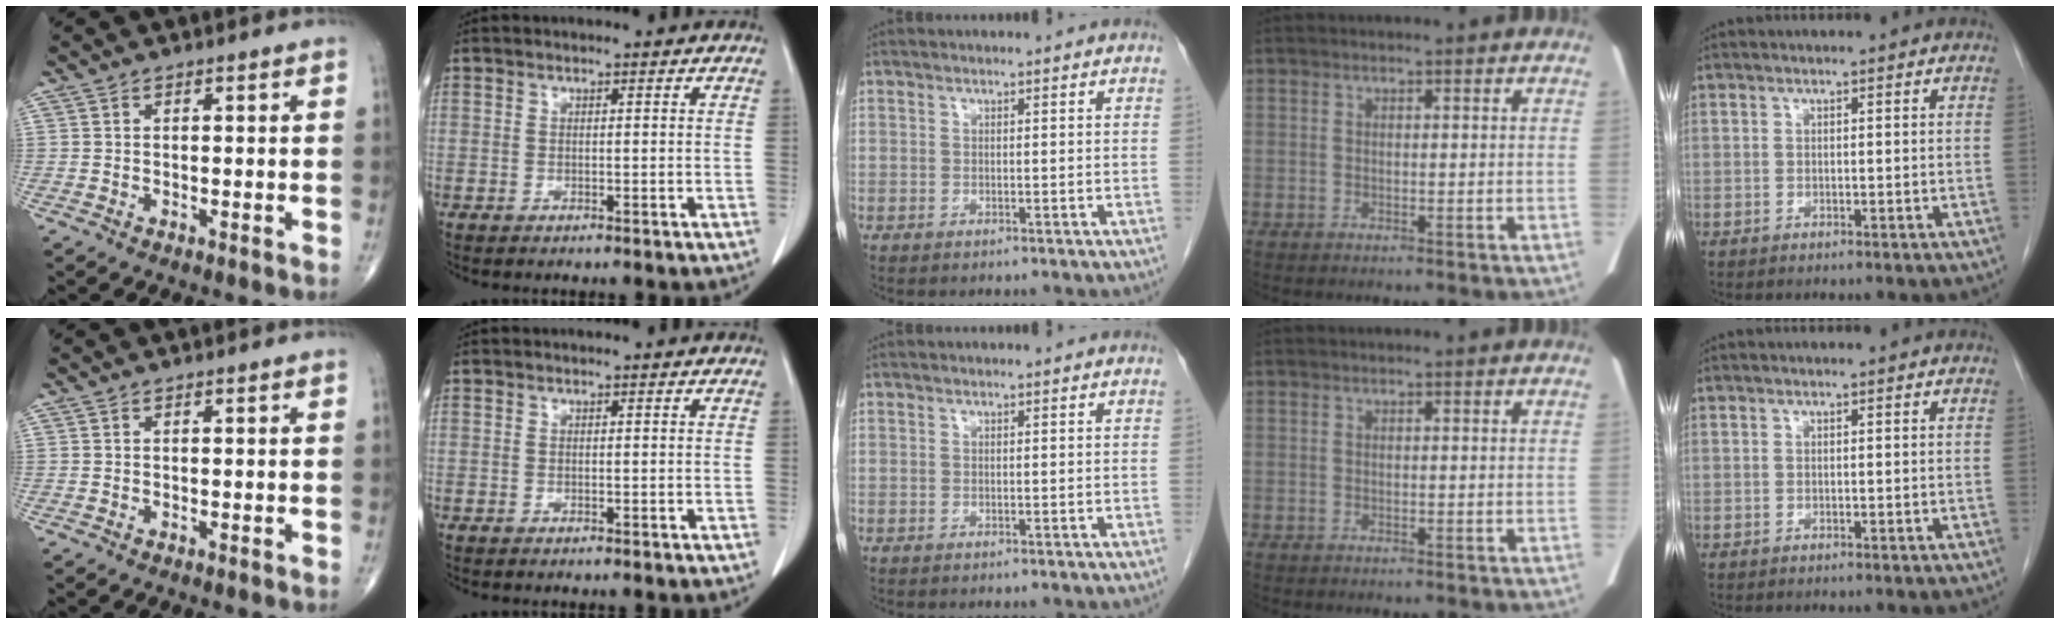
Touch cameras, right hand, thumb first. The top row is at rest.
{}